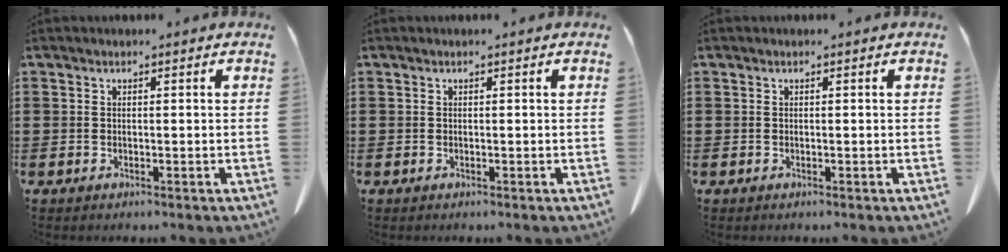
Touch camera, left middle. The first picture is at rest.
{"total": 0.0}
{"total": 0.0}